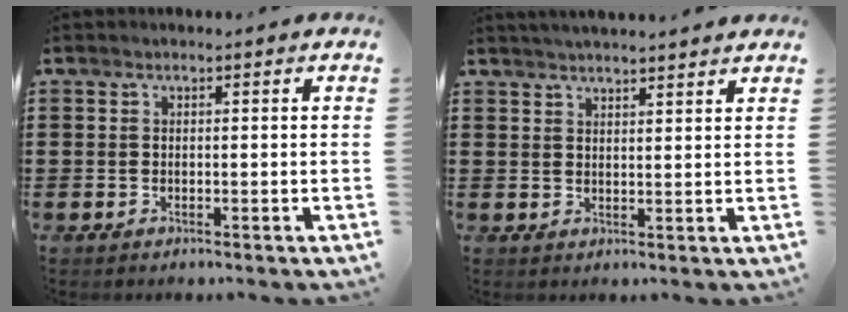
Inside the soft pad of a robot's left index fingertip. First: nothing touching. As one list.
[{"total": 2.5, "force": [2.4, -0.5, 0.2], "torque": [-0.010, -0.007, 0.046]}]